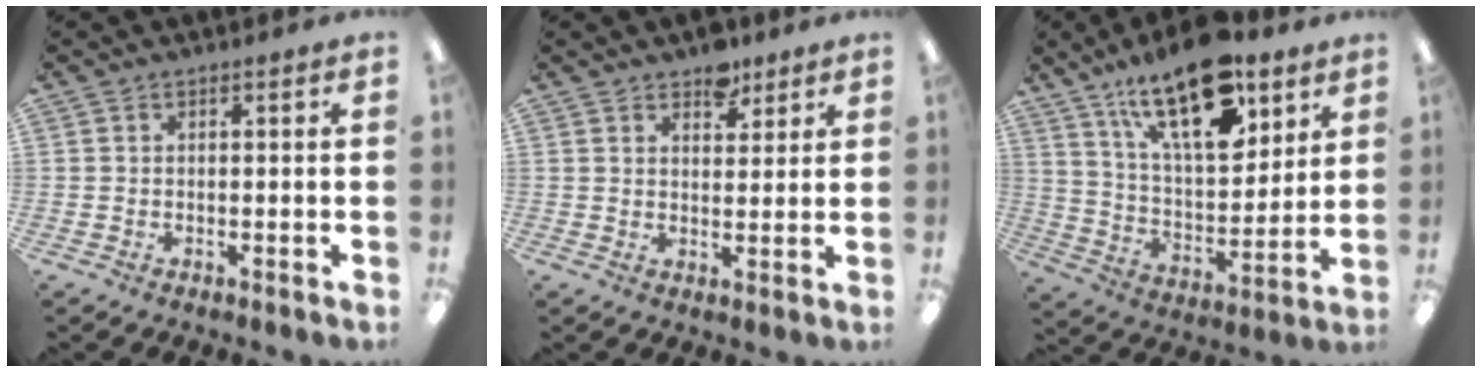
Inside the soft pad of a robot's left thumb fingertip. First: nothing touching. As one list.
[{"total": 5.3, "force": [4.1, 2.9, 1.8], "torque": [-0.006, -0.021, 0.068]}, {"total": 22.3, "force": [14.2, 9.5, 14.3], "torque": [-0.242, -0.076, 0.239]}]